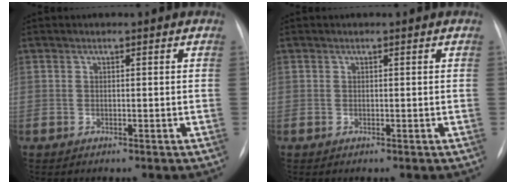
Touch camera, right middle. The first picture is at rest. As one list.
[{"total": 0.0}]